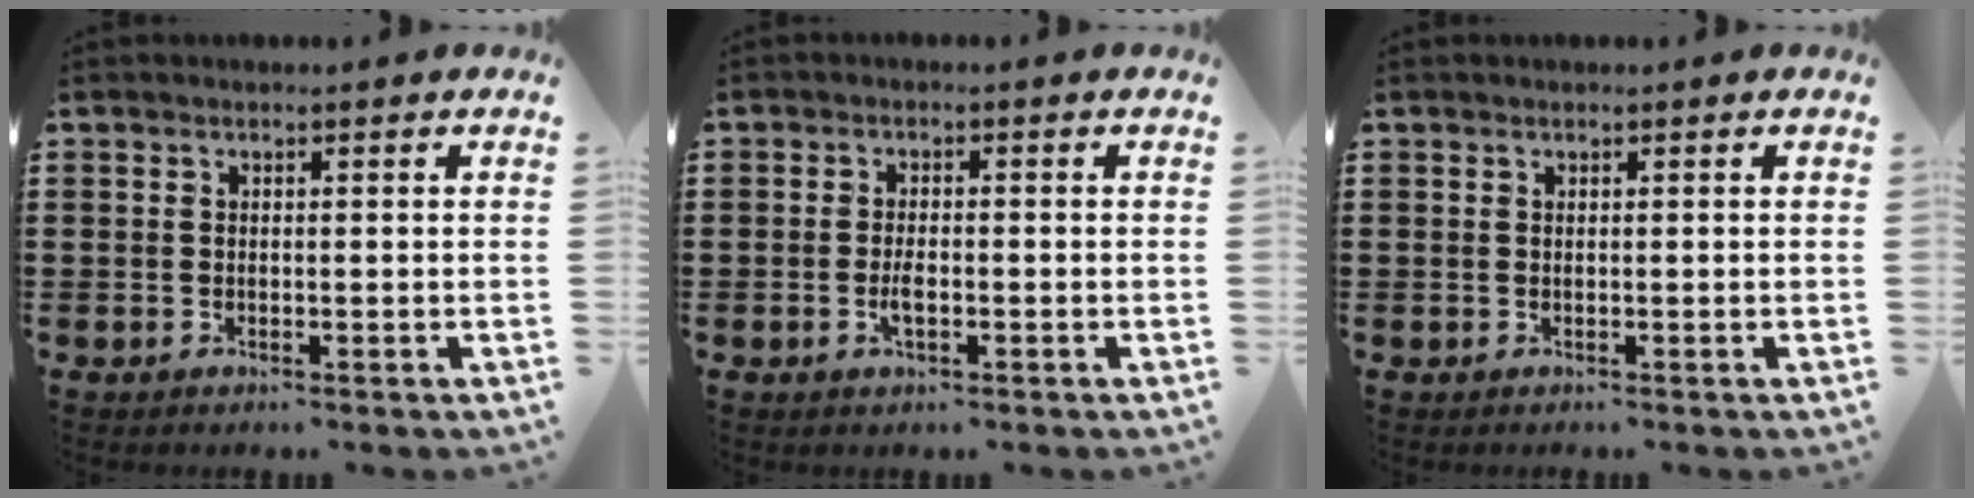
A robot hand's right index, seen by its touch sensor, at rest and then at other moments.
{"total": 2.5, "force": [-0.7, 0.9, 2.3], "torque": [-0.042, -0.001, -0.012]}
{"total": 0.0}